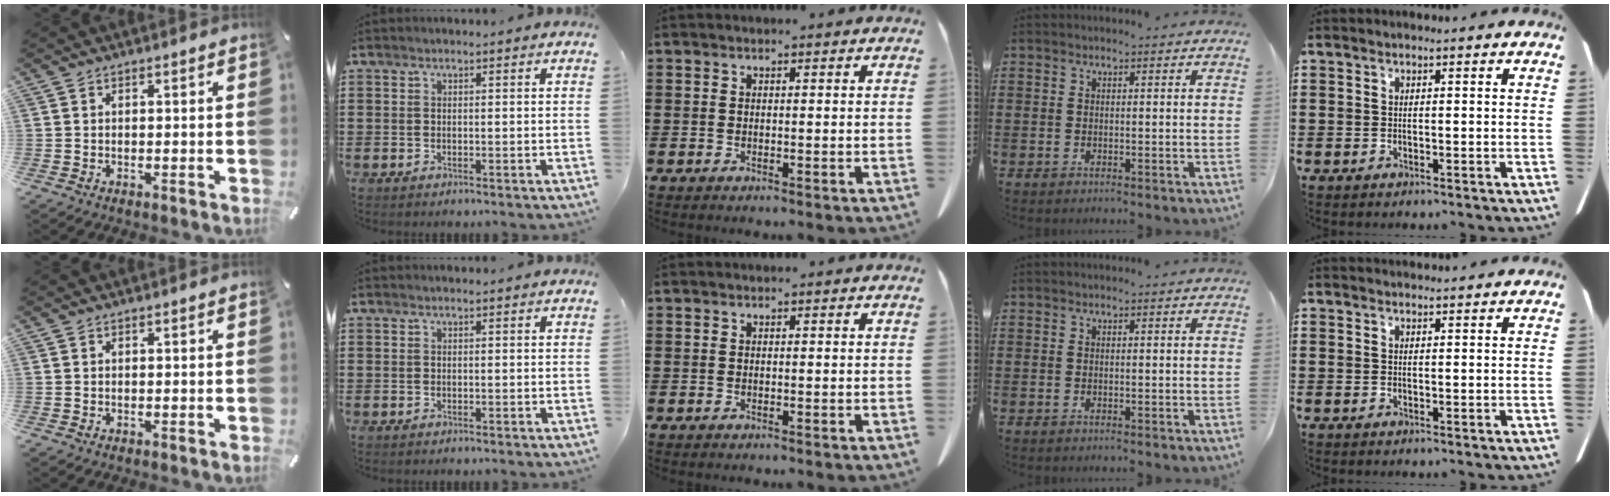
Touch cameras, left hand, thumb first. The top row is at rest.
{"little": {"total": 1.1, "force": [1.1, 0.0, 0.2], "torque": [0.004, -0.002, 0.019]}}